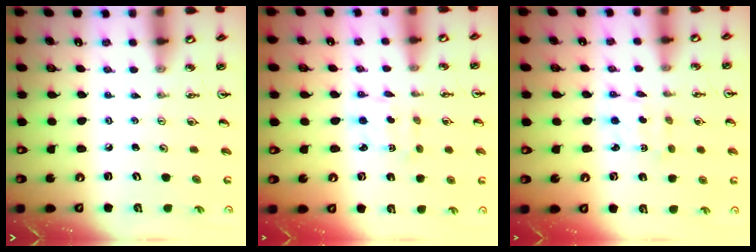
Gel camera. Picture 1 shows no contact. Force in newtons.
{"total": 2.2, "press": 2.0, "slide": 0.8}
{"total": 2.2, "press": 2.0, "slide": 0.8}